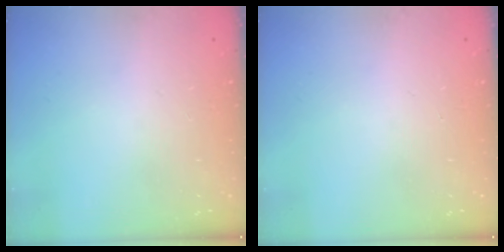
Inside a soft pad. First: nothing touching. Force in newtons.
{"total": 0.0}